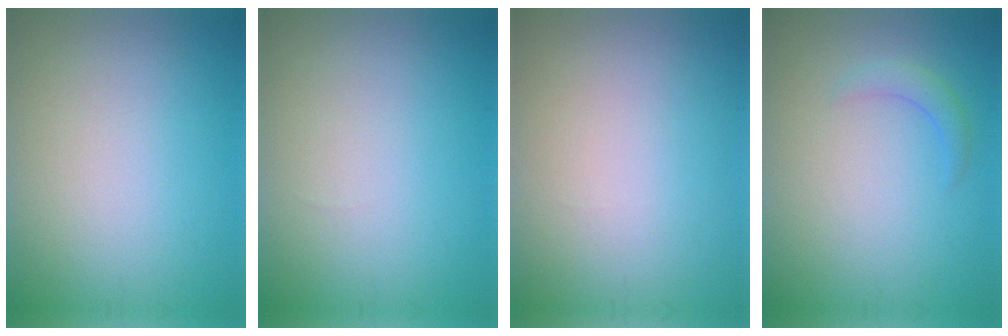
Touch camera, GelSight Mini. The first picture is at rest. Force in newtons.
{"total": 0.0}
{"total": 0.0}
{"total": 1.6, "press": 1.6, "slide": 0.0}